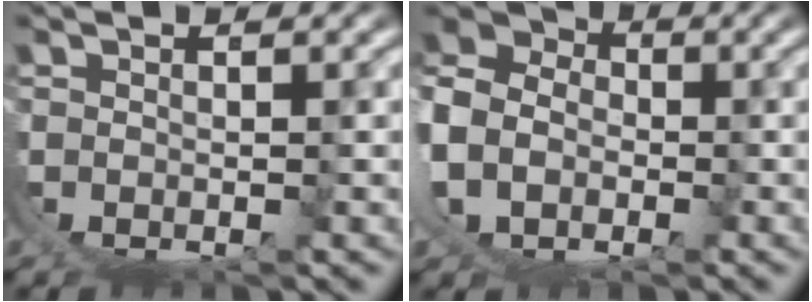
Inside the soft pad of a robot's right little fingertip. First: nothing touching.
{"total": 8.9, "force": [3.7, 6.8, 4.5], "torque": [-0.119, -0.001, 0.052]}